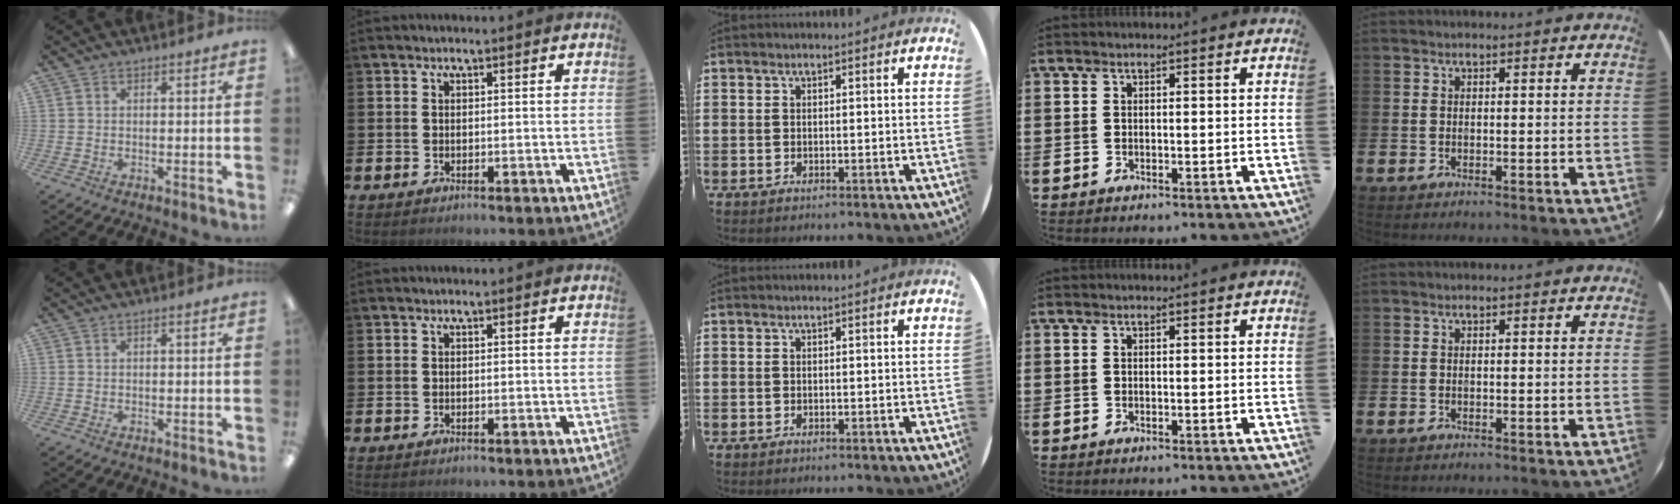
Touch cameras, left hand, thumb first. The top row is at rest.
{}